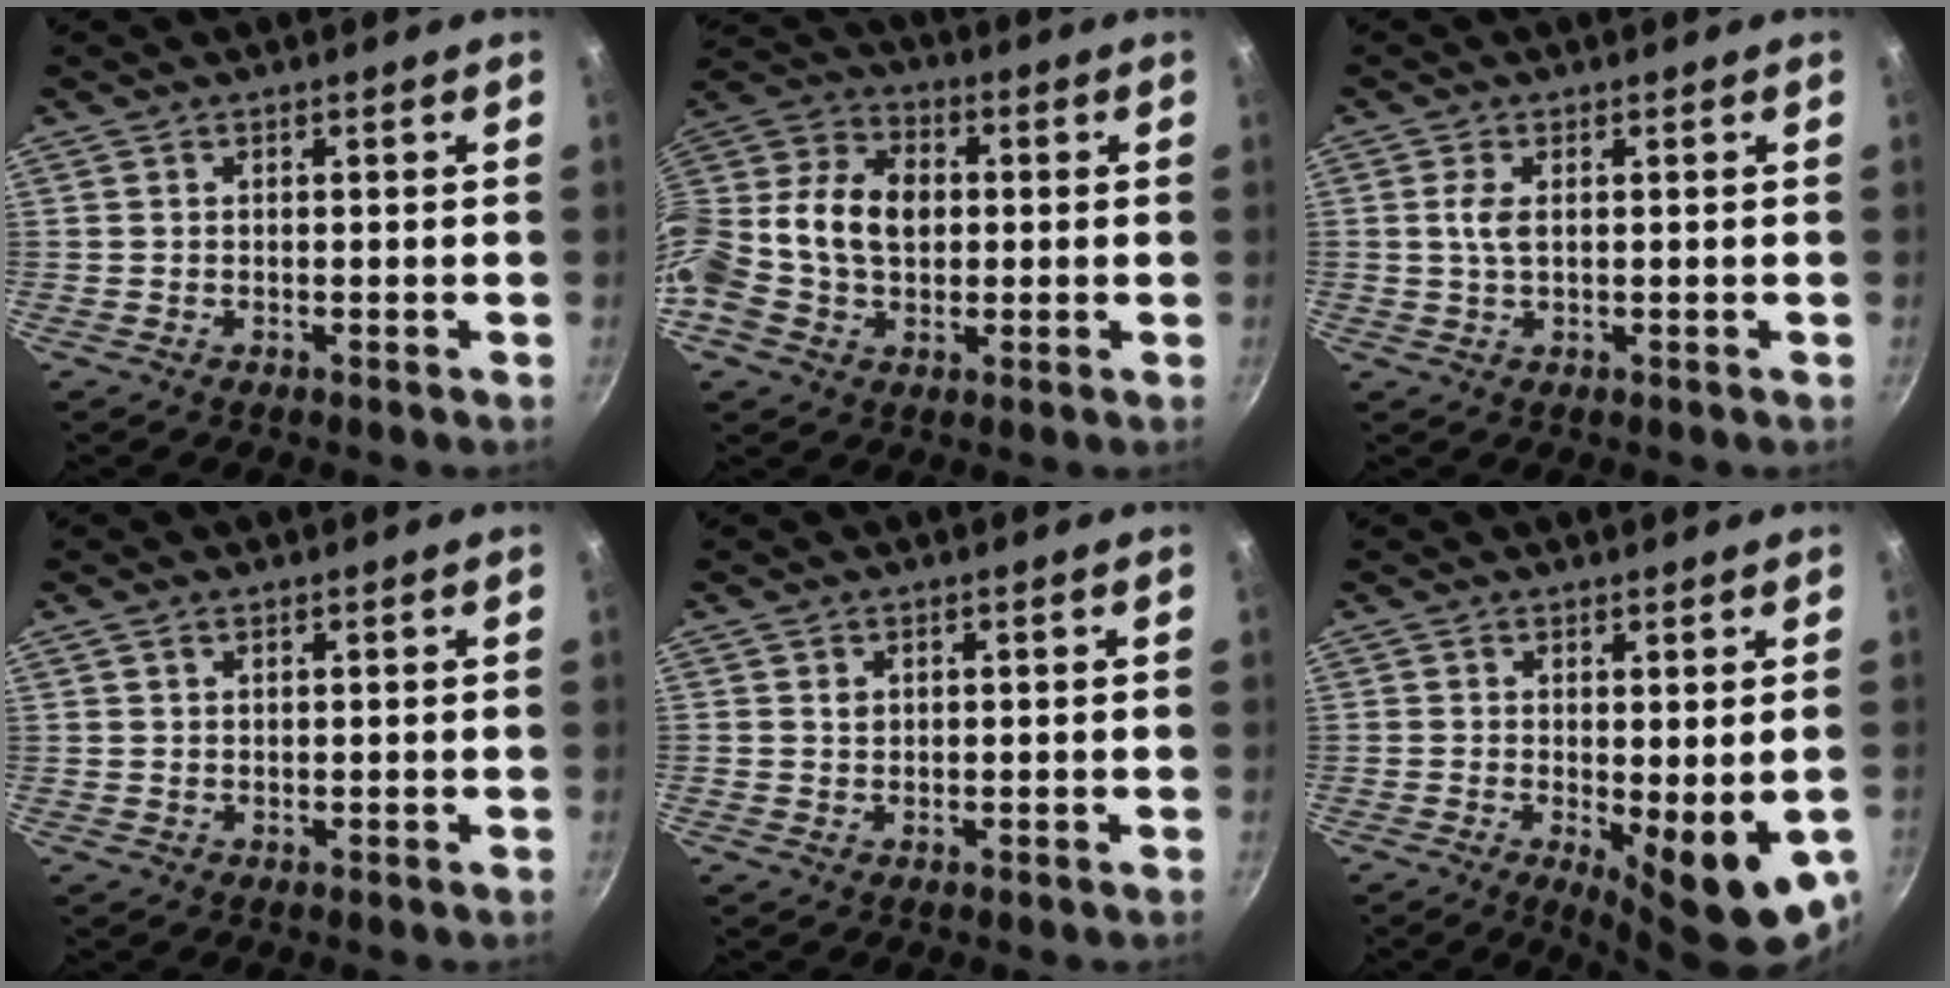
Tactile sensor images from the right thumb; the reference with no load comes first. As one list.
[{"total": 19.2, "force": [0.0, 14.2, 12.9], "torque": [-0.247, 0.043, -0.016]}, {"total": 2.8, "force": [0.4, 1.3, 2.4], "torque": [-0.053, 0.002, 0.007]}, {"total": 1.2, "force": [0.8, 0.7, 0.6], "torque": [-0.008, -0.001, 0.015]}, {"total": 1.1, "force": [0.5, 0.9, 0.3], "torque": [-0.002, -0.002, 0.006]}, {"total": 10.1, "force": [-1.6, 3.1, 9.5], "torque": [-0.111, -0.010, -0.008]}]